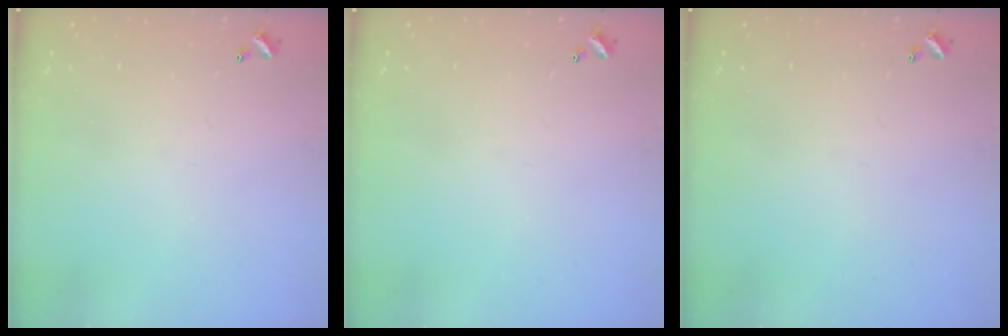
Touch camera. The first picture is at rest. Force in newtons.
{"total": 0.0}
{"total": 0.0}